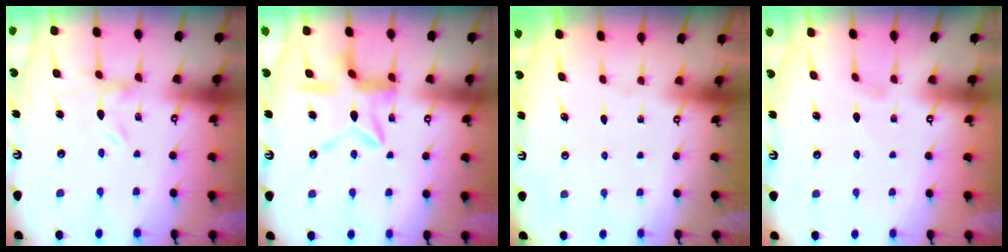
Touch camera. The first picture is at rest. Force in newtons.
{"total": 12.7, "press": 12.6, "slide": 1.3}
{"total": 0.0}
{"total": 0.9, "press": 0.9, "slide": 0.1}